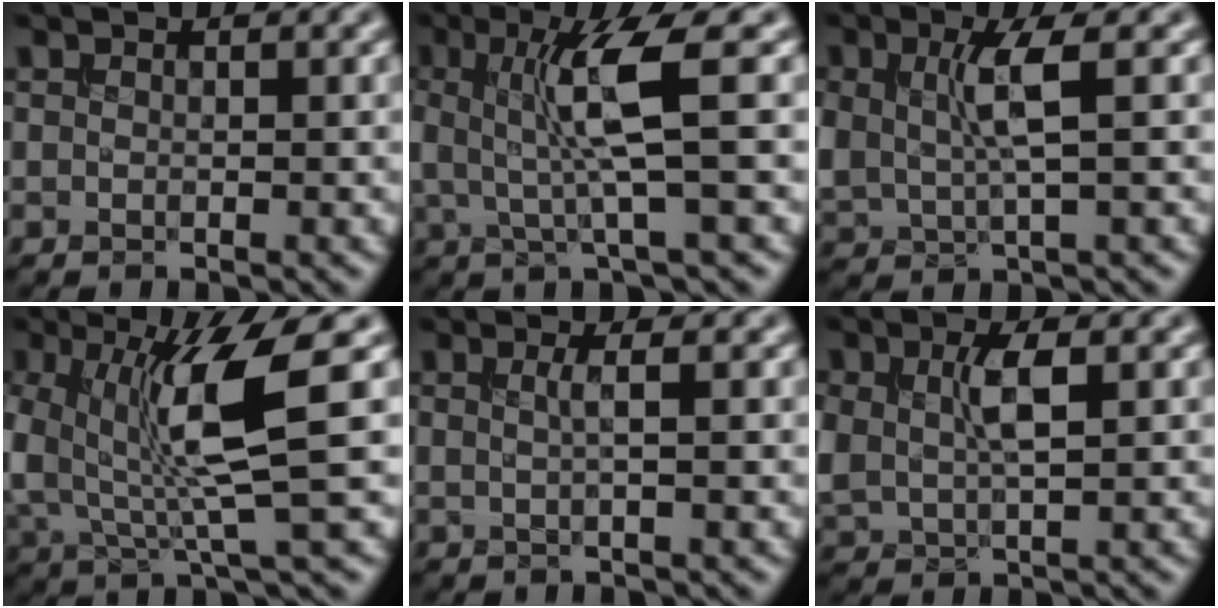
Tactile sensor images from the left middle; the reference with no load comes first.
{"total": 5.5, "force": [0.7, 0.7, 5.5], "torque": [-0.110, -0.001, 0.018]}
{"total": 3.5, "force": [0.8, 1.1, 3.2], "torque": [-0.076, -0.002, 0.020]}
{"total": 7.7, "force": [1.0, 1.3, 7.6], "torque": [-0.146, -0.005, 0.023]}
{"total": 1.5, "force": [0.1, 0.4, 1.5], "torque": [-0.026, 0.004, -0.002]}
{"total": 3.8, "force": [1.0, 2.0, 3.1], "torque": [-0.076, 0.002, 0.022]}